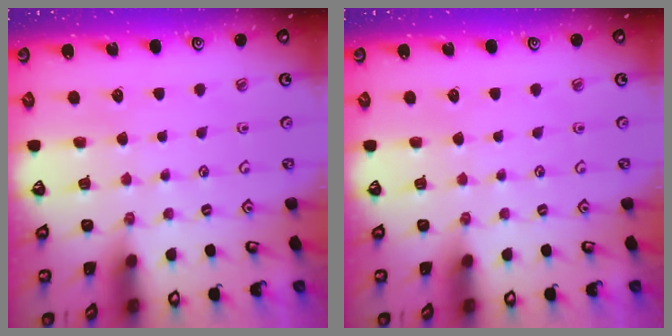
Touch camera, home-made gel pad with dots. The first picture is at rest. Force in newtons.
{"total": 0.0}